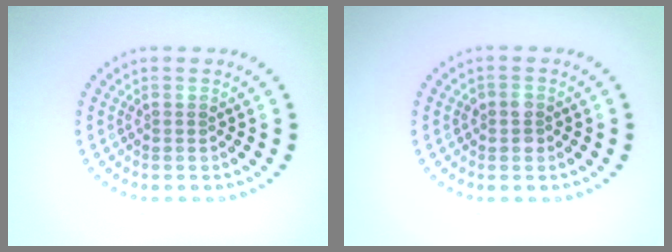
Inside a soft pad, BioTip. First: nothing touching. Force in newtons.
{"total": 1.5, "press": 1.5, "slide": 0.3}